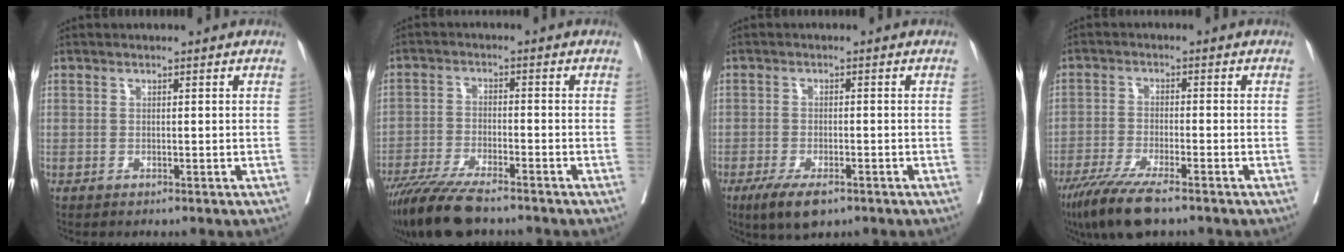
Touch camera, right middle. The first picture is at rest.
{"total": 10.5, "force": [-8.7, 1.4, 5.8], "torque": [-0.096, -0.027, -0.148]}
{"total": 5.8, "force": [-3.8, 1.9, 4.0], "torque": [-0.070, -0.011, -0.061]}
{"total": 8.8, "force": [-6.4, 1.0, 5.9], "torque": [-0.103, -0.022, -0.111]}